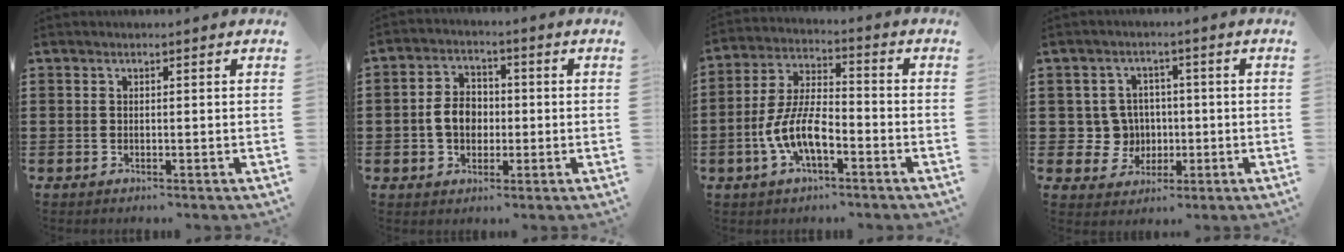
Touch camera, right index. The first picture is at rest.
{"total": 5.6, "force": [-0.6, 4.2, 3.6], "torque": [-0.074, 0.007, -0.017]}
{"total": 8.9, "force": [-3.5, 3.7, 7.3], "torque": [-0.171, -0.004, -0.070]}
{"total": 5.5, "force": [-0.2, 5.3, 1.5], "torque": [-0.052, 0.018, -0.003]}